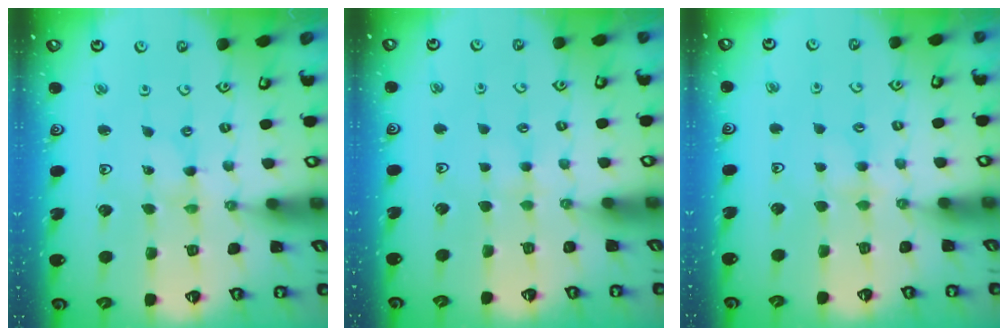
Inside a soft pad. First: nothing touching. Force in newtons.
{"total": 2.2, "press": 2.2, "slide": 0.5}
{"total": 3.1, "press": 3.1, "slide": 0.5}